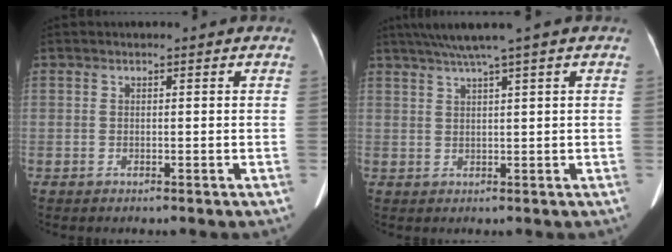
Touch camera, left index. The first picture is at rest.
{"total": 5.0, "force": [3.5, -1.1, 3.4], "torque": [-0.063, 0.019, 0.066]}